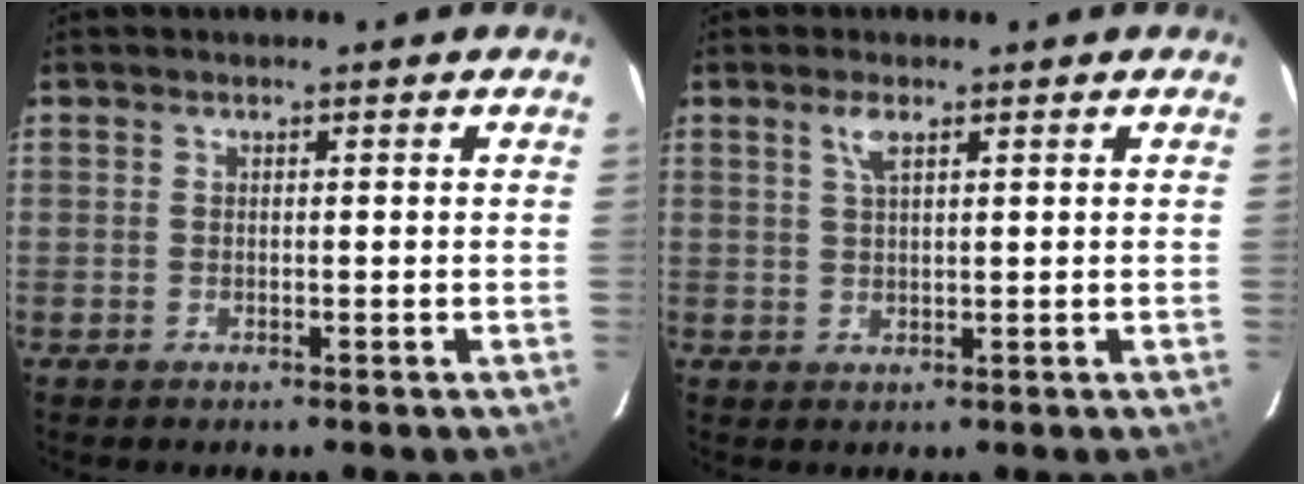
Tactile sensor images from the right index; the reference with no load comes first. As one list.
[{"total": 2.6, "force": [1.4, 0.8, 2.0], "torque": [-0.038, 0.004, 0.028]}]